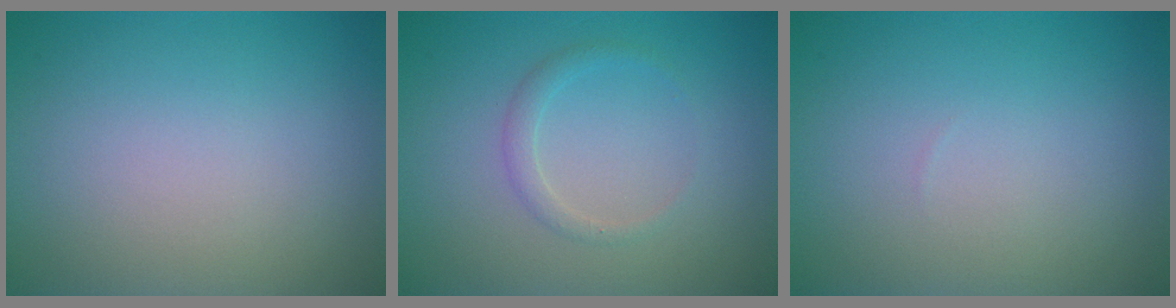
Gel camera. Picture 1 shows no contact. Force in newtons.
{"total": 1.2, "press": 1.2, "slide": 0.0}
{"total": 0.0}